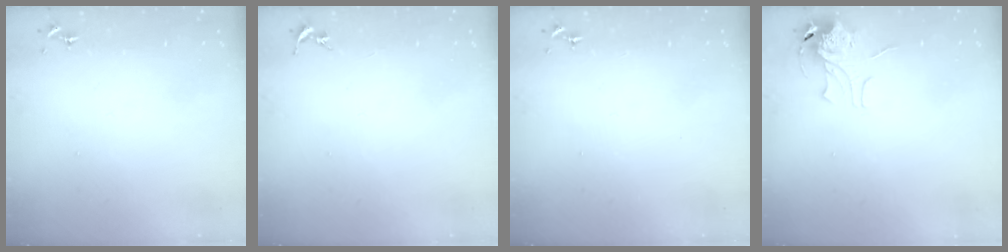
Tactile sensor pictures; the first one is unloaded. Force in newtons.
{"total": 0.0}
{"total": 0.0}
{"total": 8.0, "press": 8.0, "slide": 0.5}